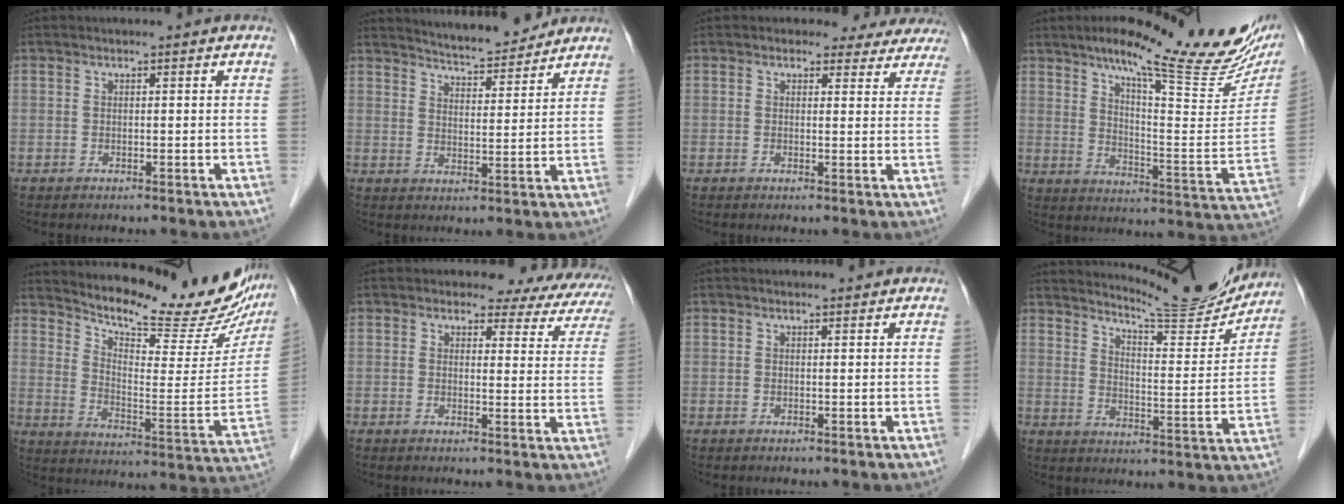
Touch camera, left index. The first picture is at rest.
{"total": 8.7, "force": [8.4, 0.8, 2.2], "torque": [-0.043, 0.001, 0.127]}
{"total": 7.2, "force": [6.5, 3.2, 0.2], "torque": [0.034, -0.001, 0.044]}
{"total": 23.6, "force": [17.4, 4.0, 15.5], "torque": [-0.215, -0.011, 0.227]}
{"total": 22.3, "force": [19.8, 4.8, 9.0], "torque": [-0.138, -0.057, 0.260]}
{"total": 10.1, "force": [8.7, 4.3, 2.6], "torque": [0.000, -0.013, 0.063]}
{"total": 0.8, "force": [0.8, 0.0, 0.1], "torque": [-0.008, 0.000, 0.011]}
{"total": 14.7, "force": [14.2, 0.3, 3.6], "torque": [-0.059, -0.050, 0.190]}